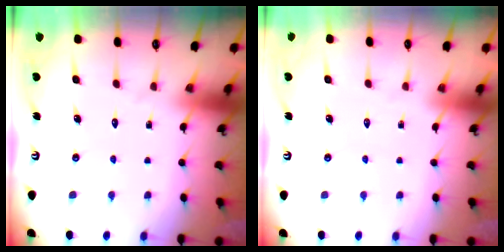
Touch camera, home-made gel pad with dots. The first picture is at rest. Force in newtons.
{"total": 0.0}